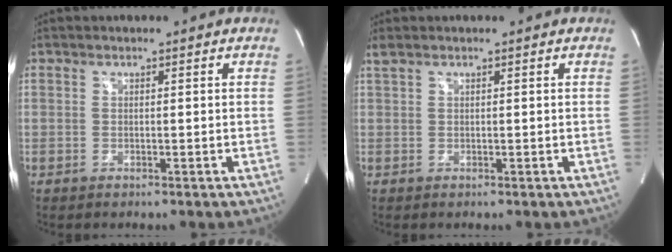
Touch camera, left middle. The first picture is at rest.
{"total": 0.7, "force": [0.6, 0.0, 0.4], "torque": [-0.017, 0.011, 0.016]}